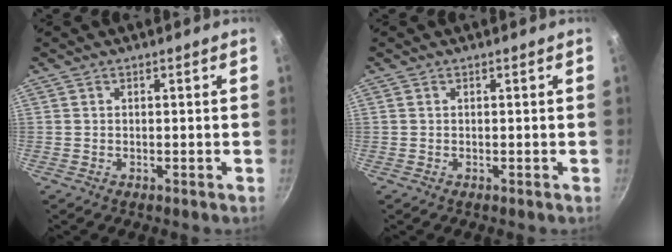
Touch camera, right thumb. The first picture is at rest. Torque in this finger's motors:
{"motor_torque": [-0.57, -0.30, 0.46, 0.25, -0.06]}